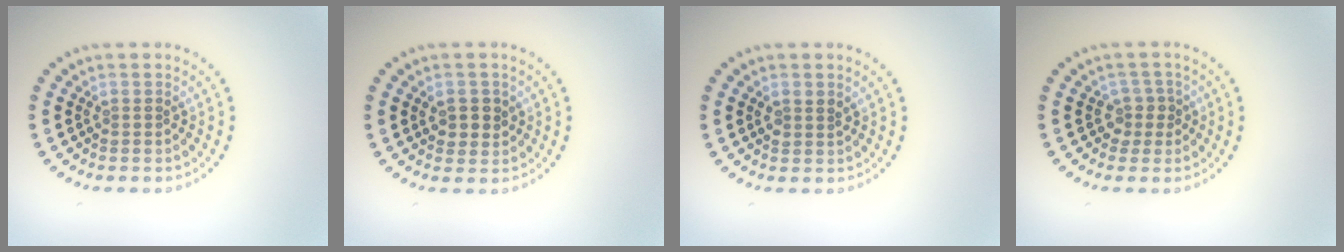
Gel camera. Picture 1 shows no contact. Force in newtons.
{"total": 2.2, "press": 2.1, "slide": 0.5}
{"total": 1.2, "press": 1.1, "slide": 0.6}
{"total": 1.7, "press": 1.3, "slide": 1.1}